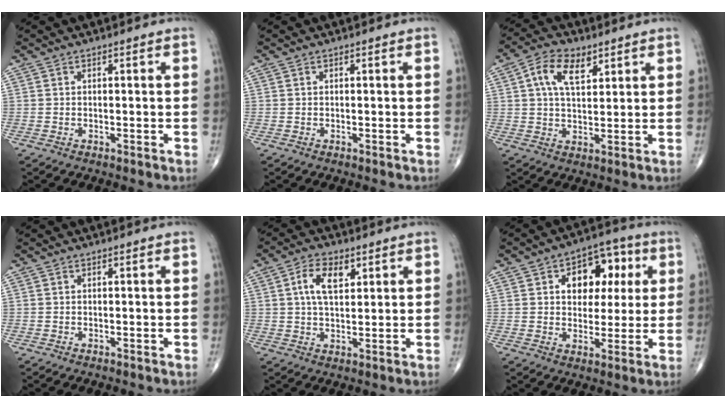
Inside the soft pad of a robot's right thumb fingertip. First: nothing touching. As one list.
[{"total": 0.0}, {"total": 8.6, "force": [3.7, 4.7, 6.2], "torque": [-0.101, -0.005, 0.063]}, {"total": 0.0}, {"total": 7.0, "force": [2.5, 3.7, 5.4], "torque": [-0.092, -0.003, 0.046]}, {"total": 11.8, "force": [3.4, 7.9, 8.1], "torque": [-0.063, 0.008, 0.047]}]